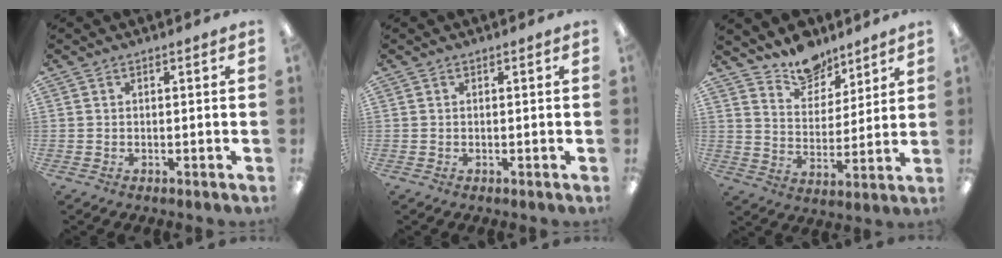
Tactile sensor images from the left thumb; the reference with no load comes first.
{"total": 0.0}
{"total": 10.6, "force": [9.2, 4.8, 2.0], "torque": [-0.027, -0.067, 0.172]}